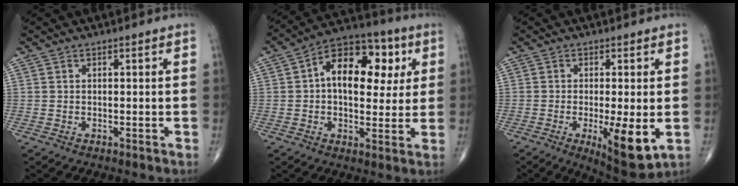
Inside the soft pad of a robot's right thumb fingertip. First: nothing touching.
{"total": 16.4, "force": [3.6, 9.9, 12.5], "torque": [-0.153, 0.017, 0.046]}
{"total": 9.8, "force": [-2.3, 2.6, 9.2], "torque": [-0.137, -0.025, -0.028]}